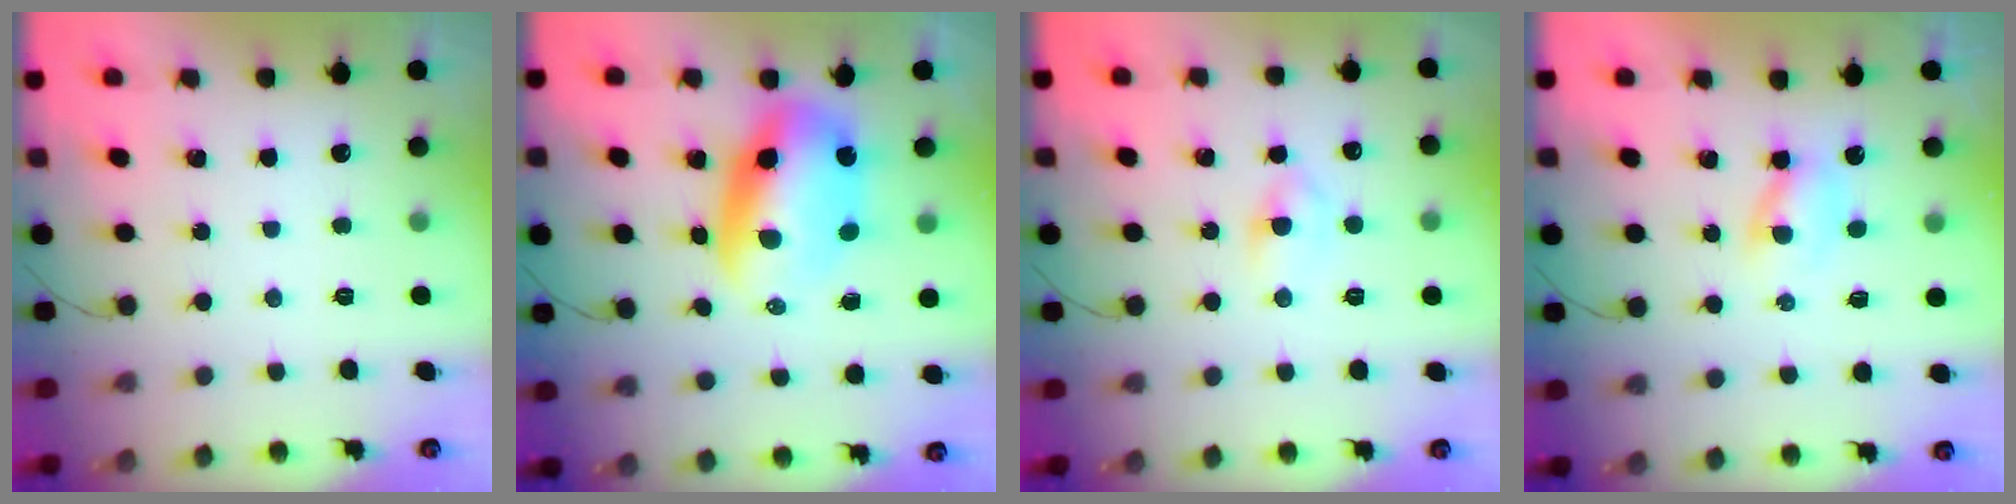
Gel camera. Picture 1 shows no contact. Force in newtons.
{"total": 11.3, "press": 11.0, "slide": 2.7}
{"total": 2.7, "press": 2.5, "slide": 1.1}
{"total": 2.3, "press": 2.0, "slide": 1.1}